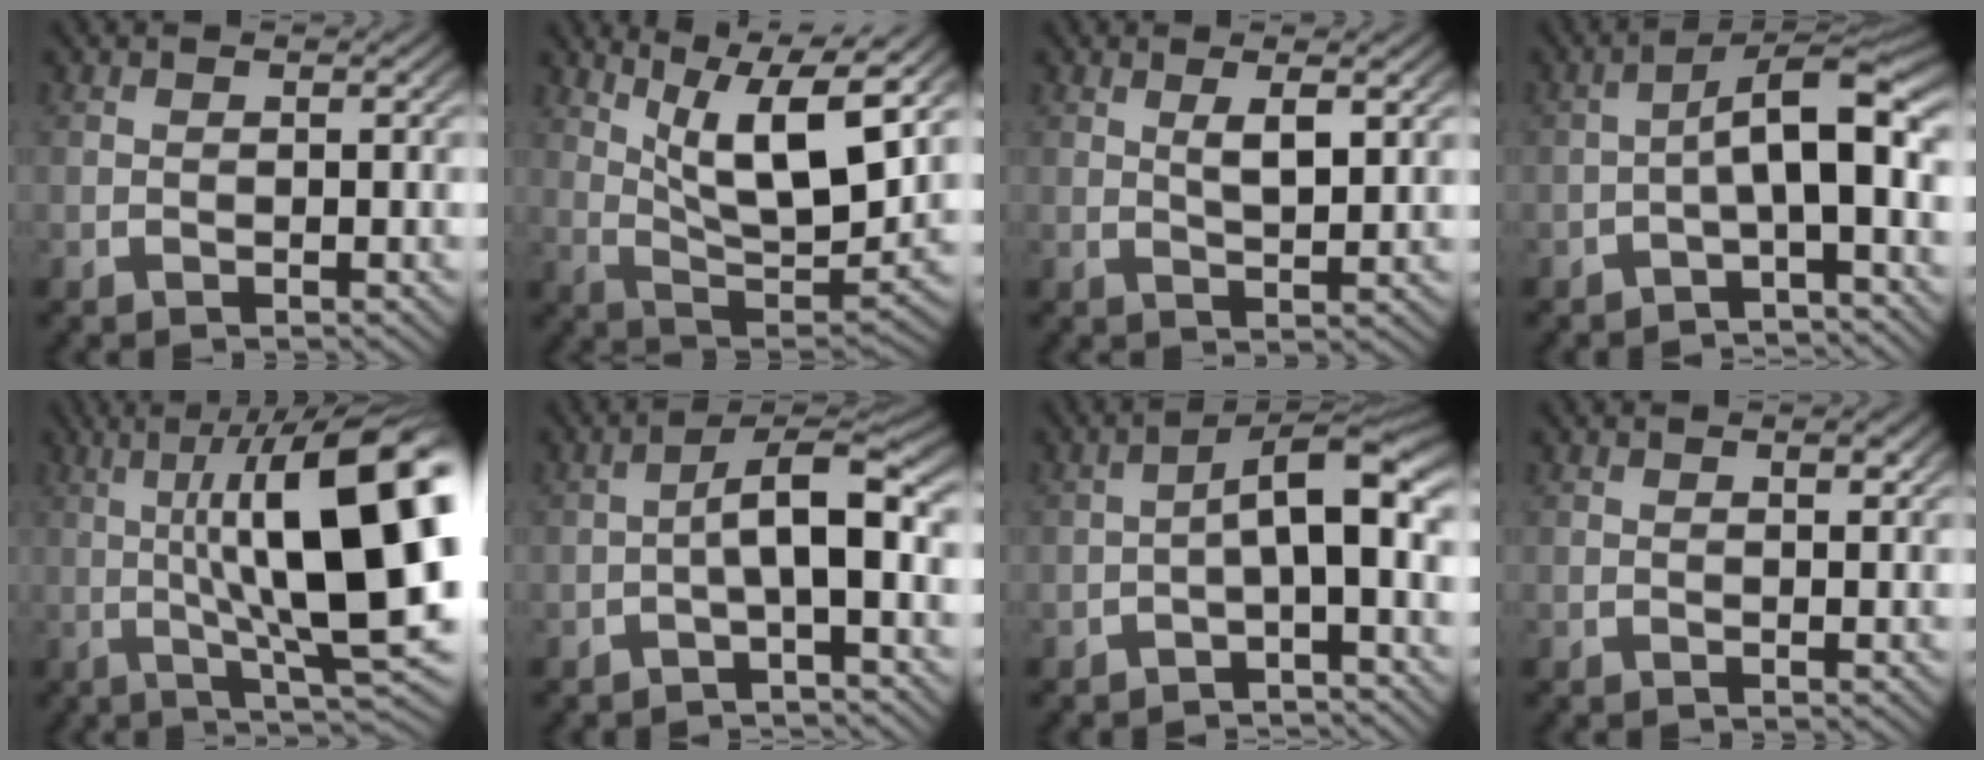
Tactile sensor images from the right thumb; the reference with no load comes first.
{"total": 12.7, "force": [4.1, 6.7, 10.0], "torque": [-0.168, -0.019, 0.064]}
{"total": 2.5, "force": [1.3, 0.6, 2.0], "torque": [-0.037, -0.001, 0.029]}
{"total": 7.5, "force": [-0.8, 4.0, 6.2], "torque": [-0.091, -0.013, -0.012]}
{"total": 17.5, "force": [2.2, 7.4, 15.7], "torque": [-0.216, -0.030, 0.037]}
{"total": 5.9, "force": [-0.4, 2.8, 5.1], "torque": [-0.087, -0.008, -0.006]}
{"total": 6.9, "force": [-0.5, 3.8, 5.8], "torque": [-0.077, -0.004, -0.013]}
{"total": 0.6, "force": [0.4, 0.2, 0.5], "torque": [-0.003, -0.001, 0.007]}